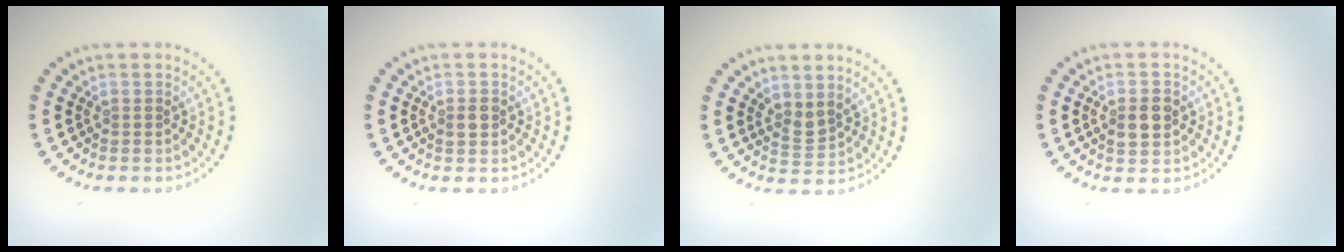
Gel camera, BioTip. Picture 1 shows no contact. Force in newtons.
{"total": 1.0, "press": 1.0, "slide": 0.1}
{"total": 1.8, "press": 1.4, "slide": 1.1}
{"total": 2.7, "press": 2.7, "slide": 0.0}